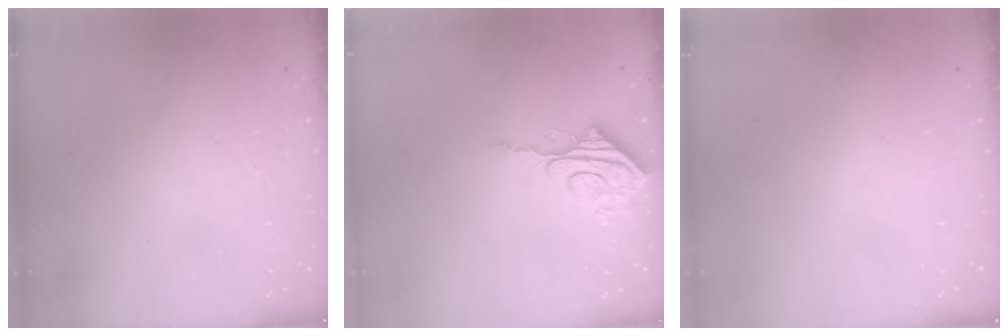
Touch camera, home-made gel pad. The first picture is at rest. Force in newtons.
{"total": 8.2, "press": 8.1, "slide": 0.9}
{"total": 0.0}